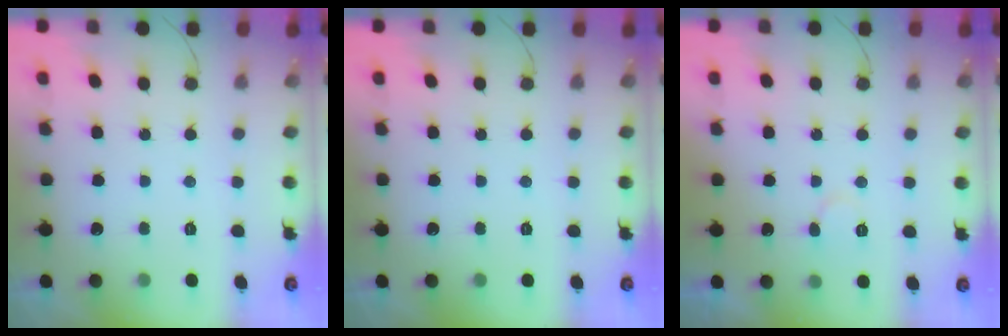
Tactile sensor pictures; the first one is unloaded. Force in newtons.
{"total": 0.0}
{"total": 5.4, "press": 5.4, "slide": 0.7}